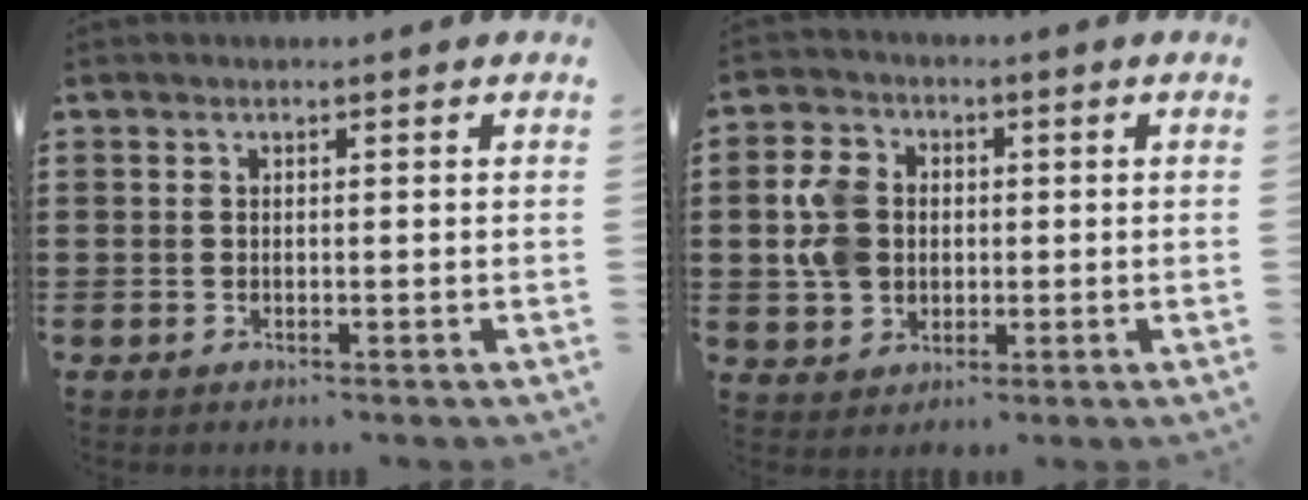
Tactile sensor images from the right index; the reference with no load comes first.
{"total": 6.6, "force": [0.4, 5.5, 3.6], "torque": [-0.107, 0.011, 0.001]}